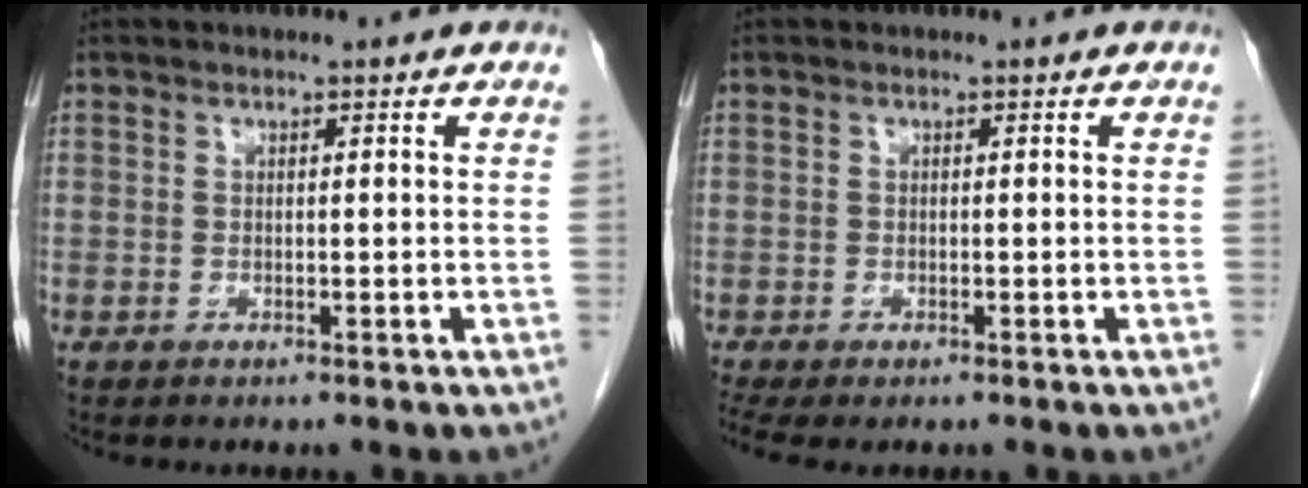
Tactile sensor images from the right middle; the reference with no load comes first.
{"total": 3.4, "force": [-2.4, 1.1, 2.1], "torque": [-0.042, -0.014, -0.040]}